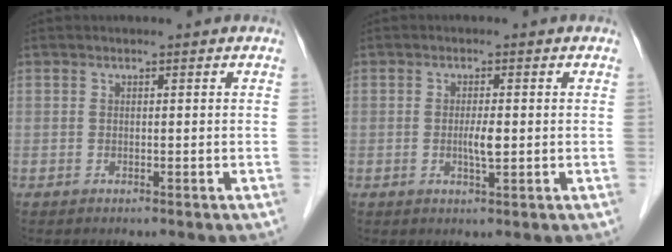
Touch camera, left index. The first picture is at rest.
{"total": 2.5, "force": [-0.2, 0.4, 2.4], "torque": [-0.048, -0.003, -0.003]}